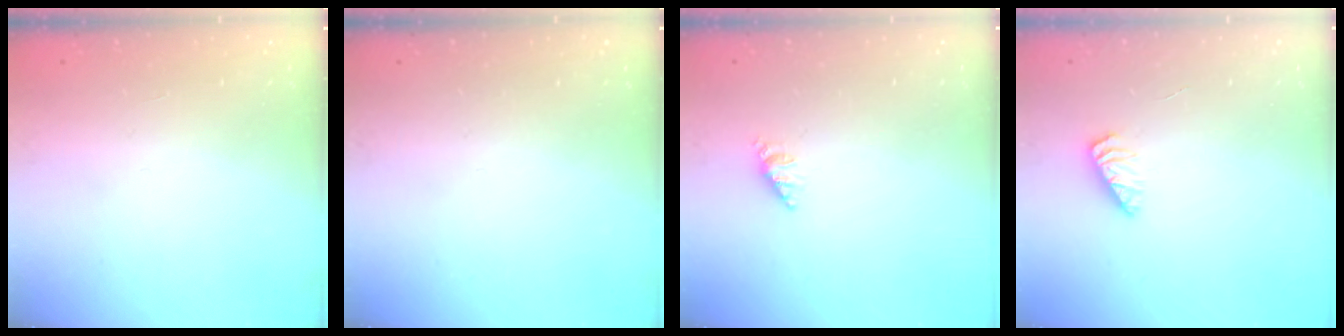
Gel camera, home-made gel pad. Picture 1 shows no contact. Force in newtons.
{"total": 0.0}
{"total": 2.6, "press": 2.6, "slide": 0.3}
{"total": 2.8, "press": 2.7, "slide": 0.3}